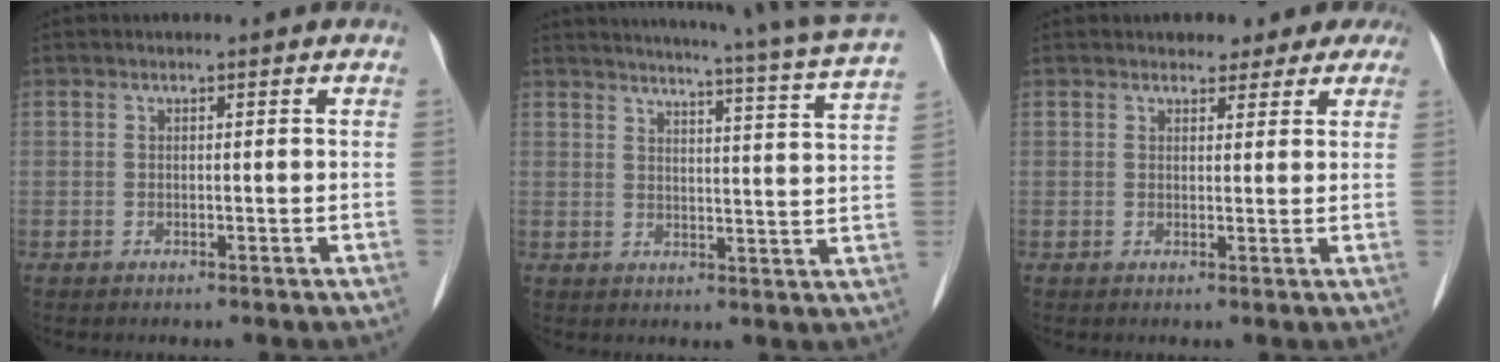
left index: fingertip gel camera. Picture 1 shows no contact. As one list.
[{"total": 17.1, "force": [15.4, -1.8, 7.0], "torque": [-0.113, -0.062, 0.177]}, {"total": 6.0, "force": [4.7, 3.2, 1.8], "torque": [-0.003, 0.009, 0.046]}]